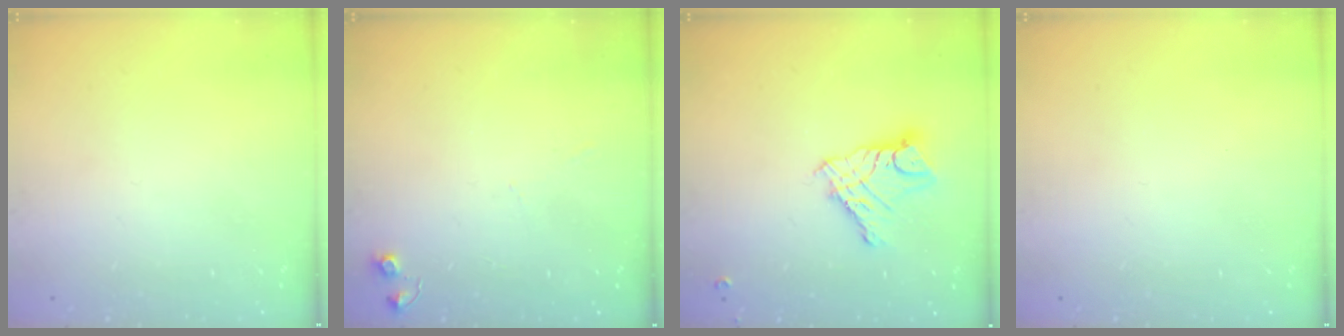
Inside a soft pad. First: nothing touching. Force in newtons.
{"total": 4.9, "press": 4.8, "slide": 0.9}
{"total": 10.5, "press": 10.4, "slide": 0.8}
{"total": 0.0}